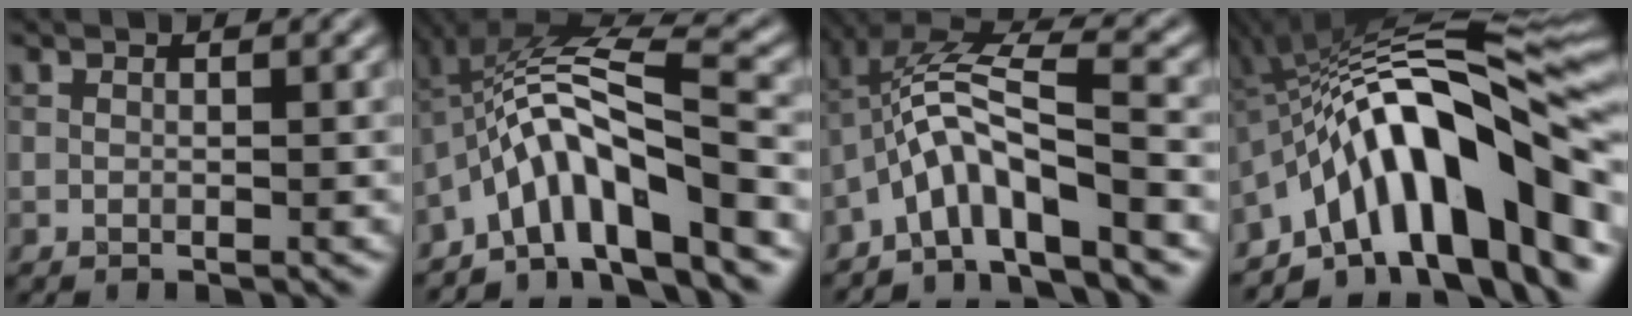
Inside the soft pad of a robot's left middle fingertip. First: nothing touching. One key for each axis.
{"total": 8.9, "fx": -4.2, "fy": 2.1, "fz": 7.5, "tx": -0.126, "ty": 0.020, "tz": -0.082}
{"total": 7.7, "fx": -3.7, "fy": 1.7, "fz": 6.5, "tx": -0.123, "ty": 0.018, "tz": -0.075}
{"total": 15.9, "fx": -5.2, "fy": 5.1, "fz": 14.0, "tx": -0.189, "ty": 0.043, "tz": -0.097}